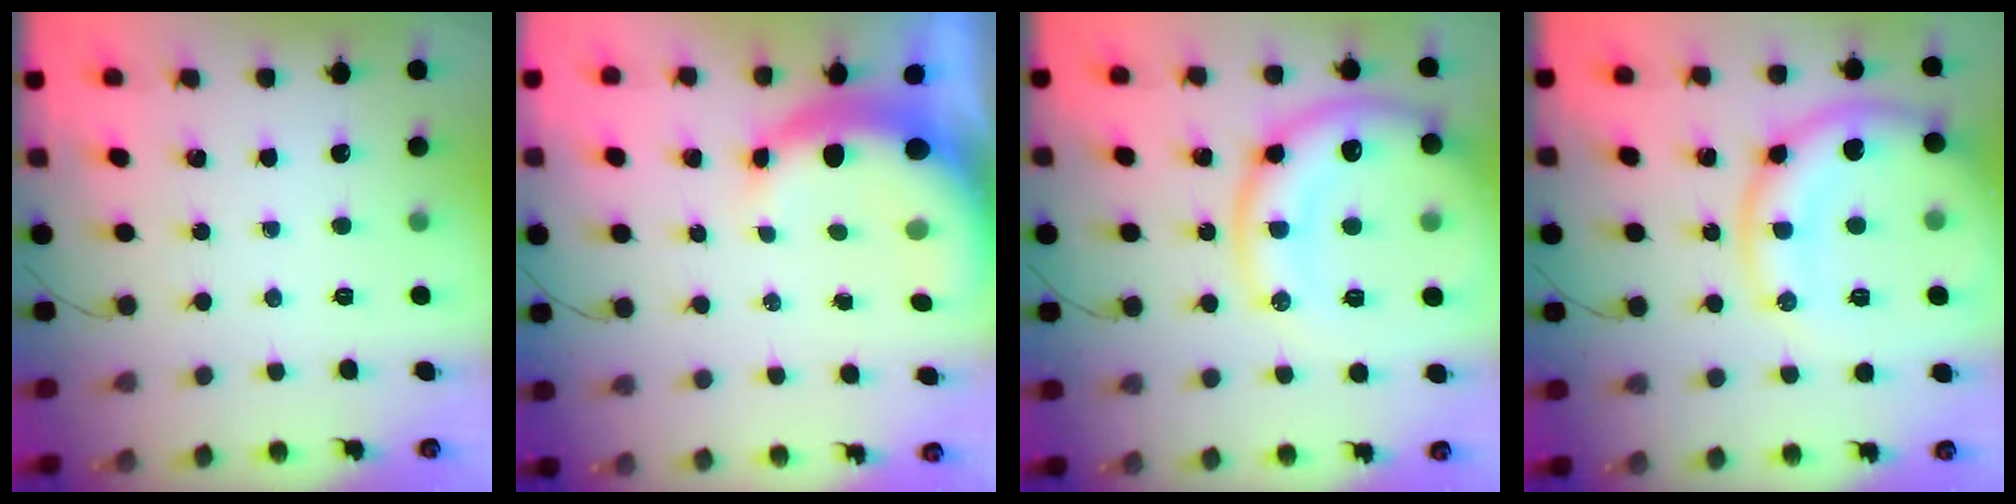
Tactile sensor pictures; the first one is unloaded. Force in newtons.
{"total": 9.5, "press": 9.4, "slide": 1.8}
{"total": 20.8, "press": 20.7, "slide": 2.4}
{"total": 16.3, "press": 16.2, "slide": 1.7}